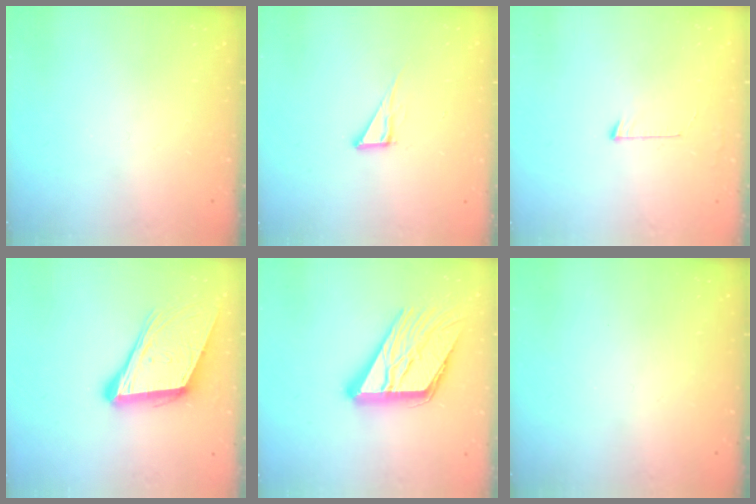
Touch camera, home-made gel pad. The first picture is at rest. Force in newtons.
{"total": 6.0, "press": 6.0, "slide": 0.4}
{"total": 5.5, "press": 5.5, "slide": 0.5}
{"total": 14.7, "press": 14.2, "slide": 3.9}
{"total": 19.0, "press": 18.9, "slide": 1.9}
{"total": 0.0}